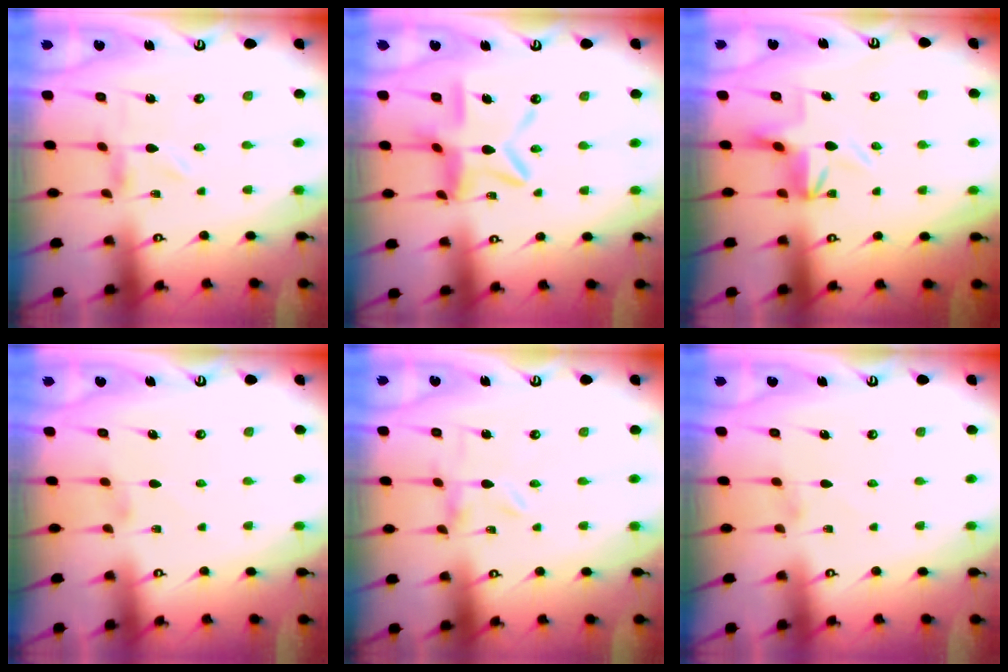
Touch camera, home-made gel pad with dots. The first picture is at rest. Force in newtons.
{"total": 12.3, "press": 12.2, "slide": 1.2}
{"total": 4.2, "press": 3.9, "slide": 1.8}
{"total": 2.7, "press": 2.7, "slide": 0.3}
{"total": 0.0}
{"total": 1.4, "press": 1.3, "slide": 0.3}